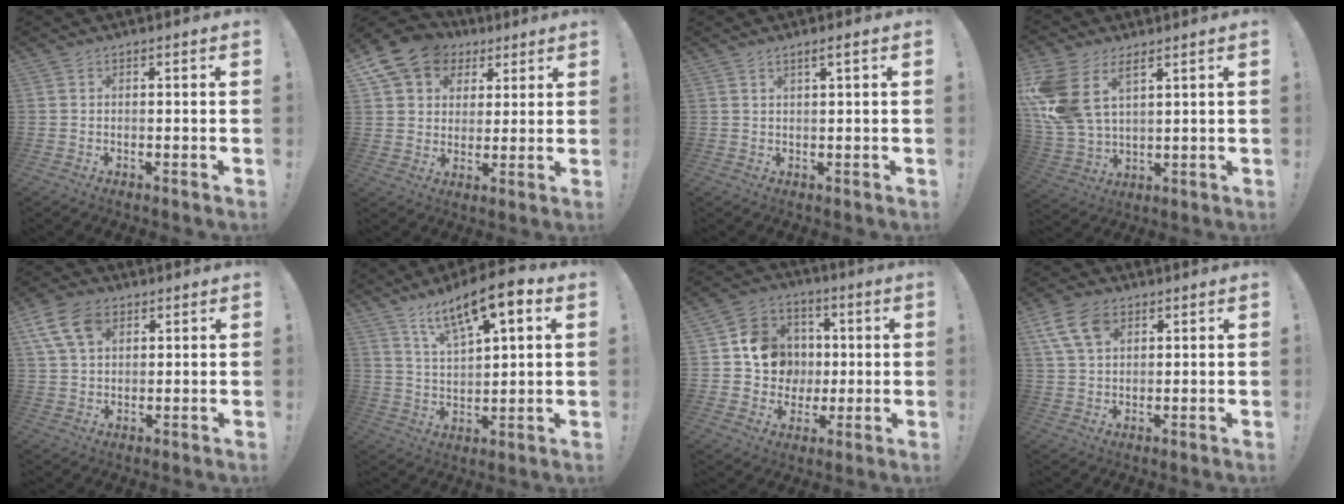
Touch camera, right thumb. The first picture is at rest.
{"total": 12.3, "force": [6.6, 9.4, 4.4], "torque": [-0.070, -0.039, 0.130]}
{"total": 2.2, "force": [0.9, 0.0, 2.0], "torque": [-0.032, -0.001, 0.011]}
{"total": 13.8, "force": [6.8, 8.2, 8.8], "torque": [-0.189, -0.035, 0.131]}
{"total": 11.1, "force": [5.0, 7.2, 6.8], "torque": [-0.135, -0.009, 0.099]}
{"total": 13.3, "force": [8.3, 4.1, 9.6], "torque": [-0.158, -0.043, 0.138]}
{"total": 13.2, "force": [1.2, 12.2, 4.7], "torque": [-0.047, 0.003, 0.039]}
{"total": 10.3, "force": [4.9, 6.6, 6.2], "torque": [-0.119, -0.006, 0.097]}